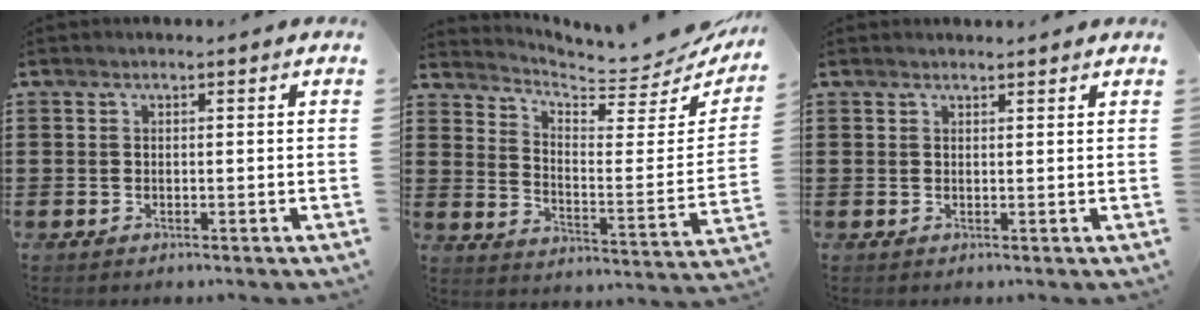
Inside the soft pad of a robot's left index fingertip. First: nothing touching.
{"total": 5.0, "force": [4.7, 0.7, 1.6], "torque": [-0.051, -0.042, 0.076]}
{"total": 0.9, "force": [0.9, 0.0, 0.1], "torque": [-0.004, -0.001, 0.017]}